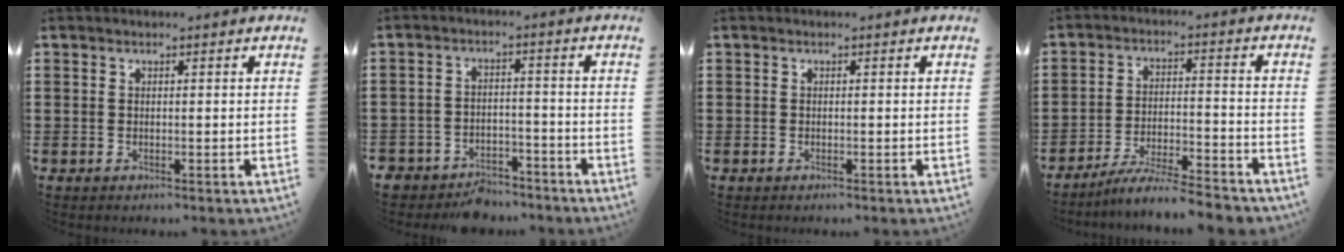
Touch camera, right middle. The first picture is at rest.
{"total": 5.5, "force": [-5.2, 1.7, 0.6], "torque": [-0.014, 0.016, -0.107]}
{"total": 0.0}
{"total": 6.2, "force": [-5.9, -0.2, 1.9], "torque": [-0.041, -0.012, -0.115]}